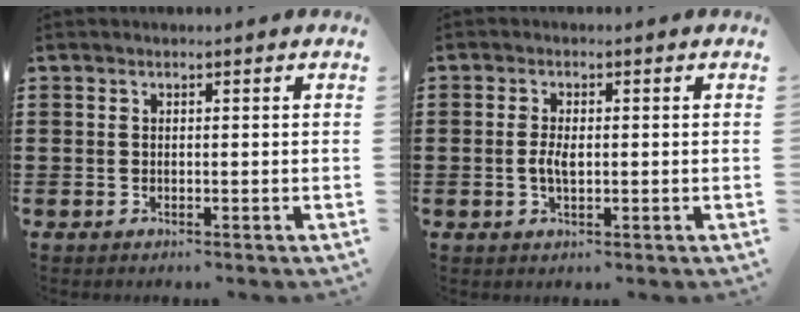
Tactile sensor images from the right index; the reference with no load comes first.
{"total": 2.9, "force": [-0.3, 1.2, 2.6], "torque": [-0.057, -0.001, -0.008]}